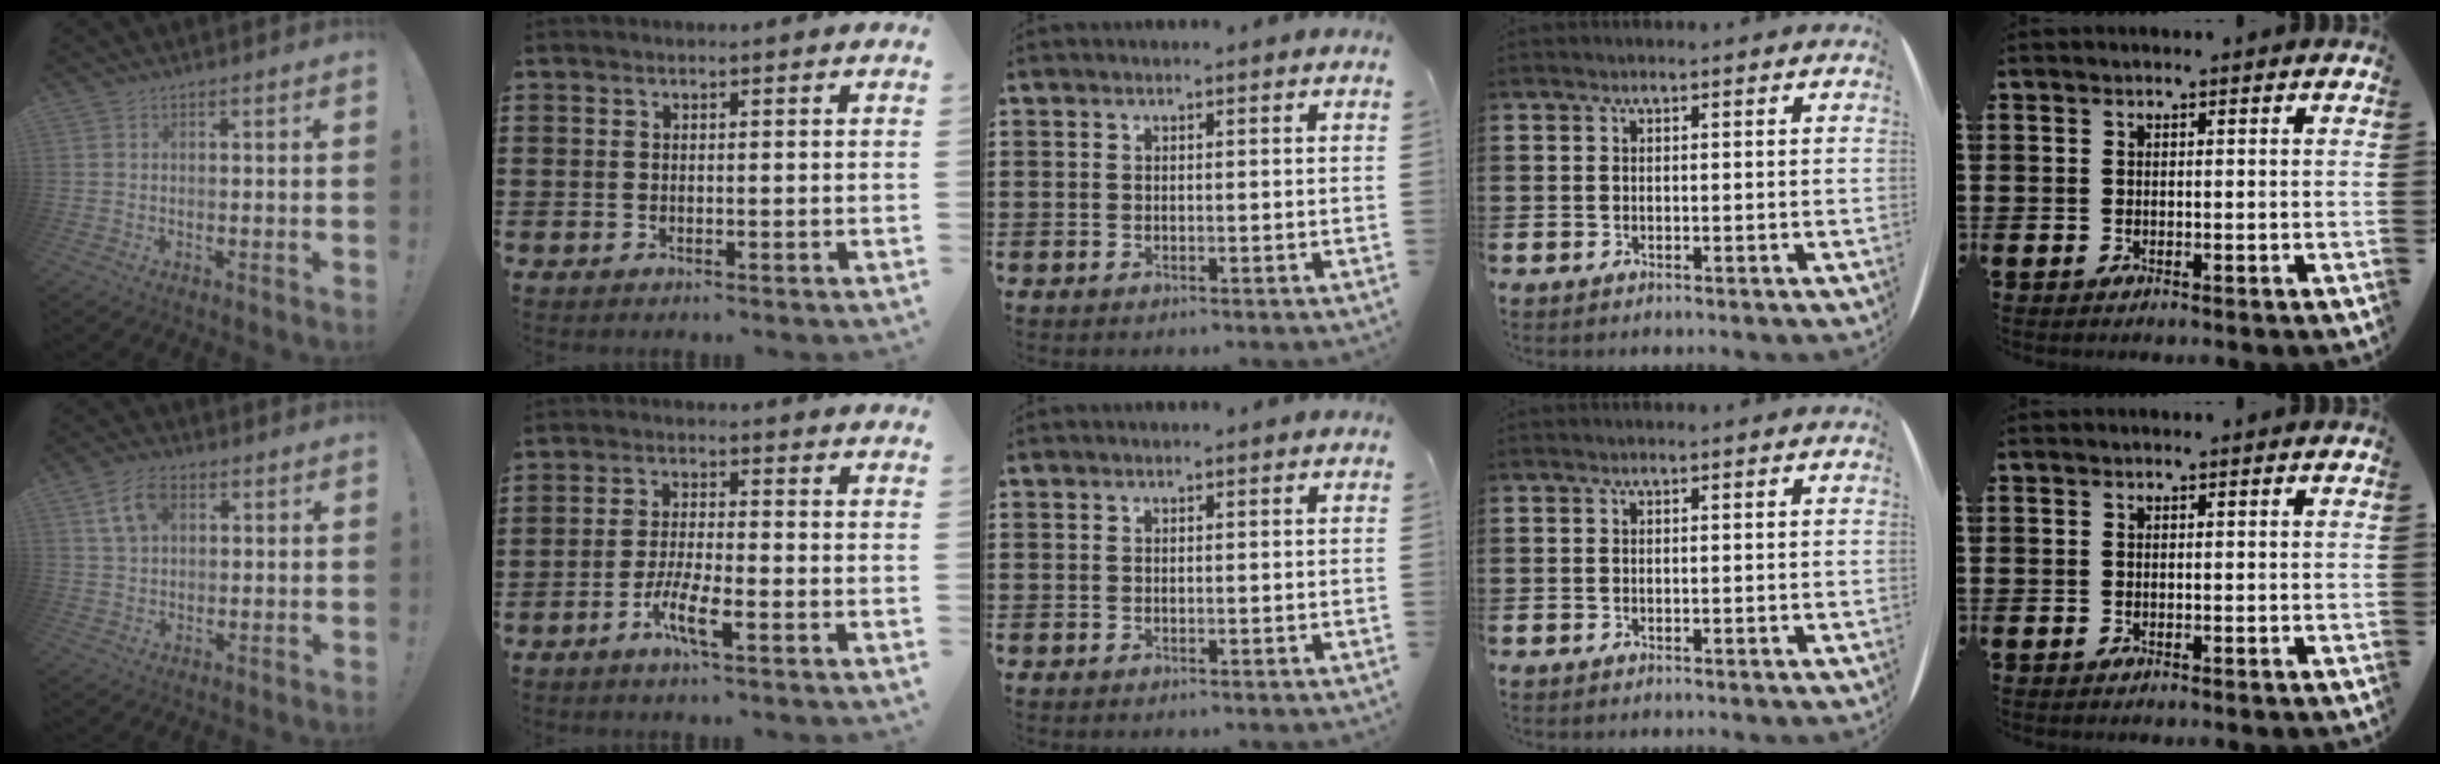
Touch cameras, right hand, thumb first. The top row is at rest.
{"thumb": {"total": 8.4, "force": [3.2, 5.3, 5.7], "torque": [-0.108, 0.007, 0.062]}, "index": {"total": 5.7, "force": [-2.9, 0.9, 4.8], "torque": [-0.106, -0.012, -0.057]}}